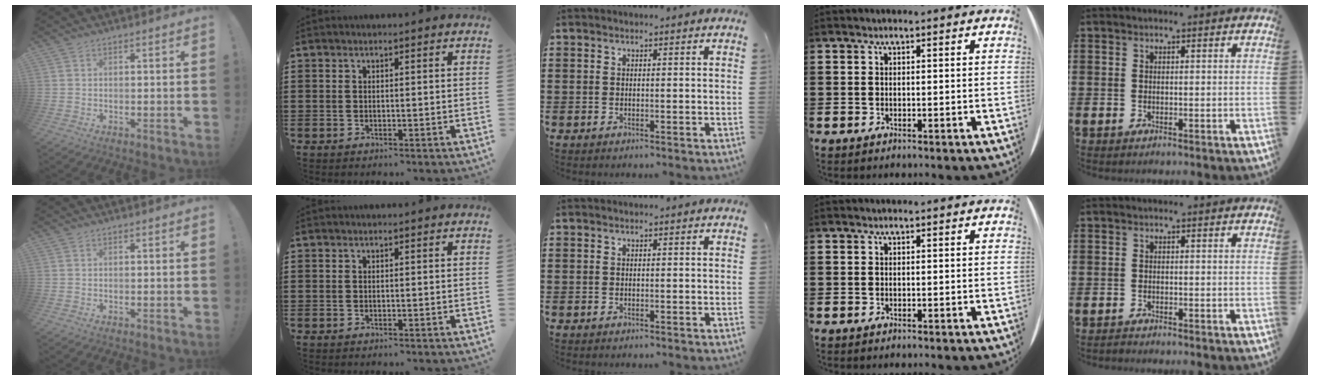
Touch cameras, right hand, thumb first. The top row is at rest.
{}